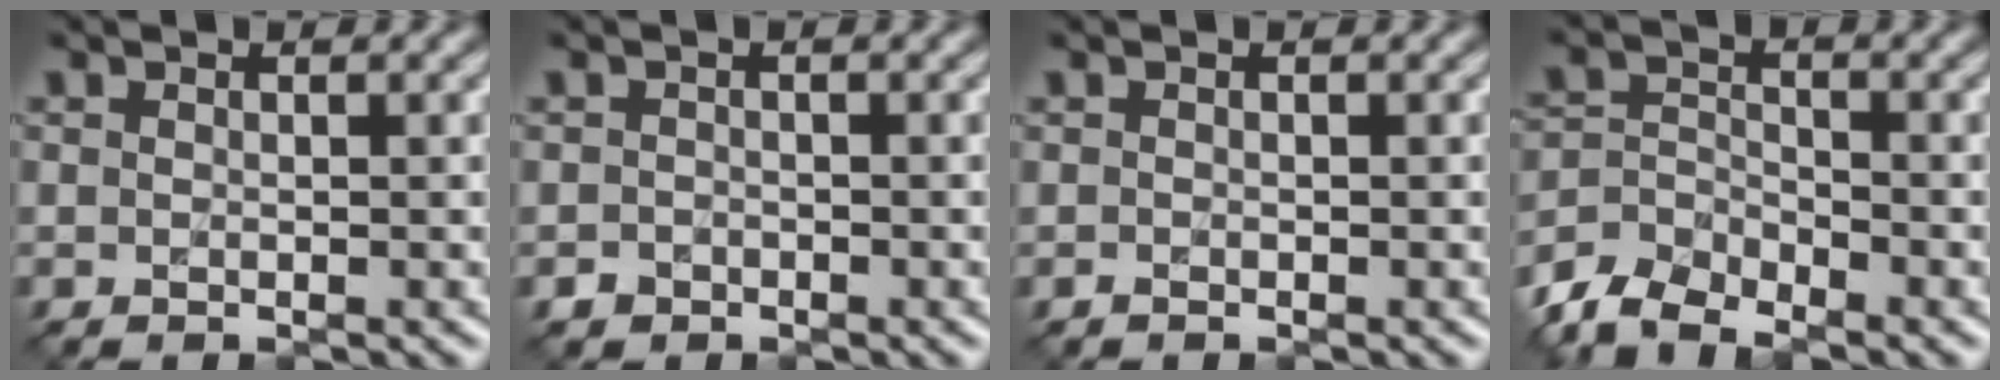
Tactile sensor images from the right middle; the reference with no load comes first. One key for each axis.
{"total": 0.8, "fx": -0.4, "fy": 0.2, "fz": -0.6, "tx": 0.010, "ty": 0.008, "tz": -0.007}
{"total": 0.5, "fx": -0.1, "fy": -0.3, "fz": -0.4, "tx": 0.004, "ty": 0.005, "tz": -0.001}
{"total": 5.0, "fx": -4.4, "fy": 1.7, "fz": 1.6, "tx": -0.038, "ty": 0.002, "tz": -0.097}